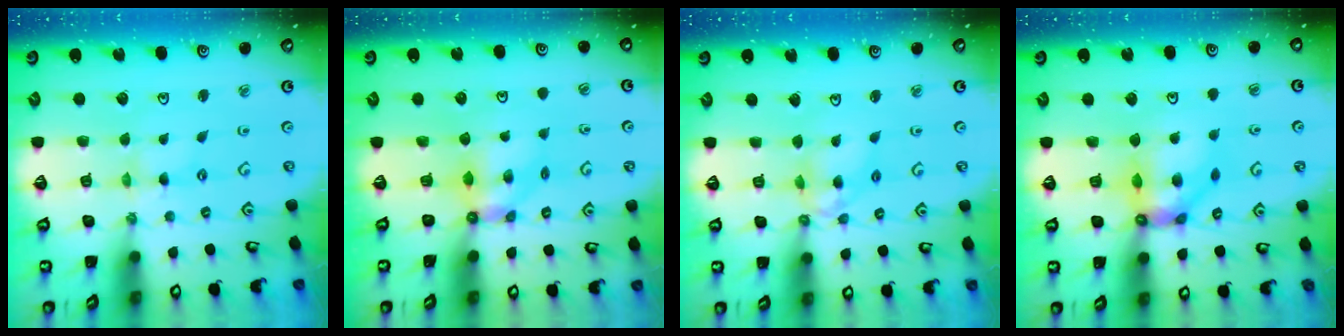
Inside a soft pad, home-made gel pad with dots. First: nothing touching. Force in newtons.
{"total": 5.4, "press": 5.4, "slide": 0.6}
{"total": 9.0, "press": 9.0, "slide": 1.0}
{"total": 11.7, "press": 11.6, "slide": 1.3}